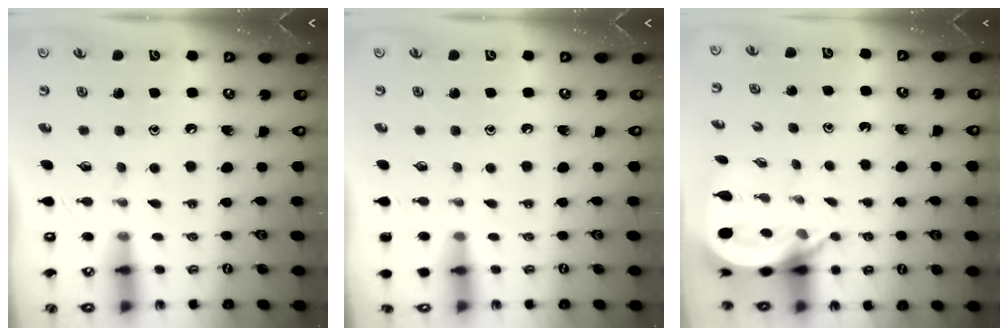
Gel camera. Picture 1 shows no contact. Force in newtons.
{"total": 0.0}
{"total": 5.8, "press": 5.7, "slide": 0.7}